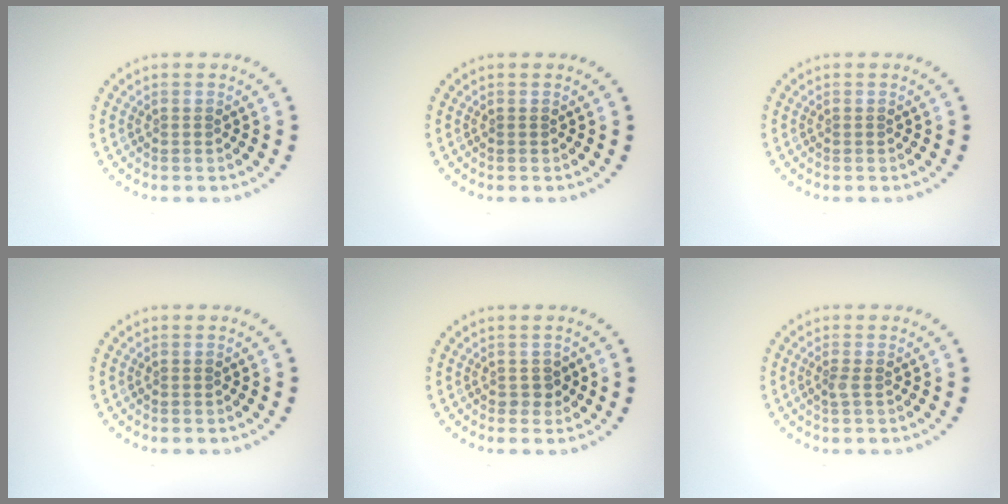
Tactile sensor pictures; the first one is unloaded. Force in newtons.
{"total": 0.0}
{"total": 0.0}
{"total": 0.0}
{"total": 1.1, "press": 1.0, "slide": 0.5}
{"total": 0.7, "press": 0.5, "slide": 0.5}